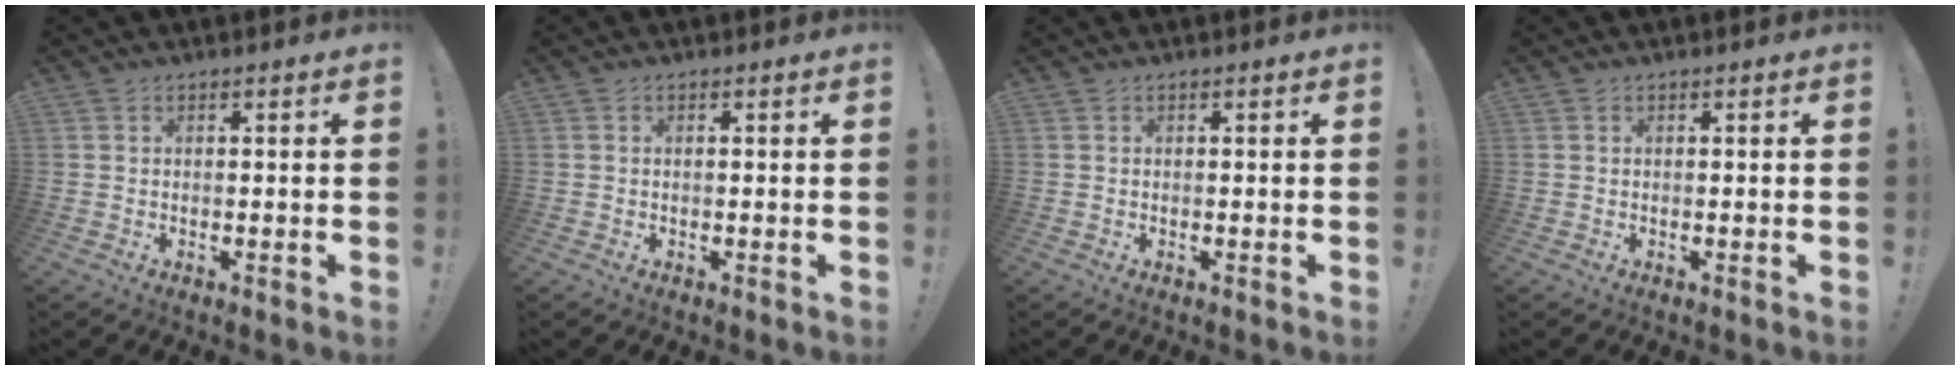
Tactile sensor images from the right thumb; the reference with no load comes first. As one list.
[{"total": 0.0}, {"total": 0.0}, {"total": 0.0}]